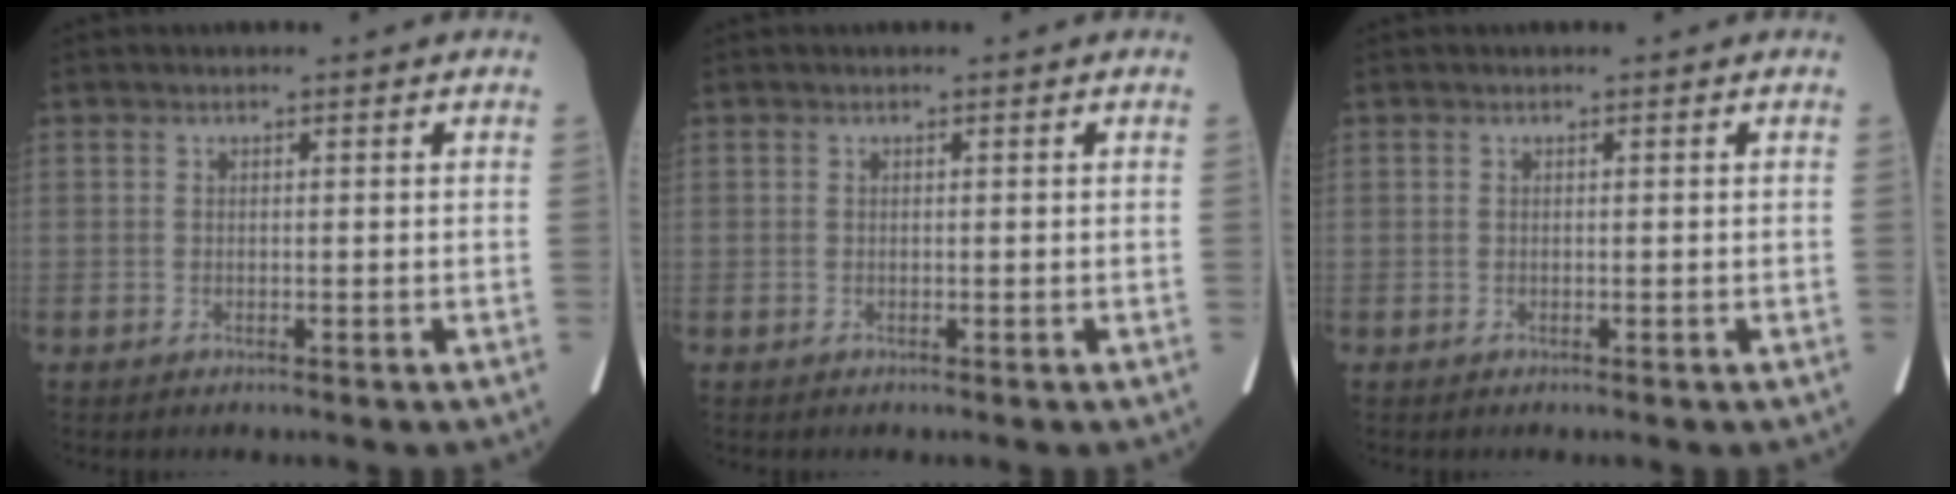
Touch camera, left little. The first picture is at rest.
{"total": 0.0}
{"total": 0.0}